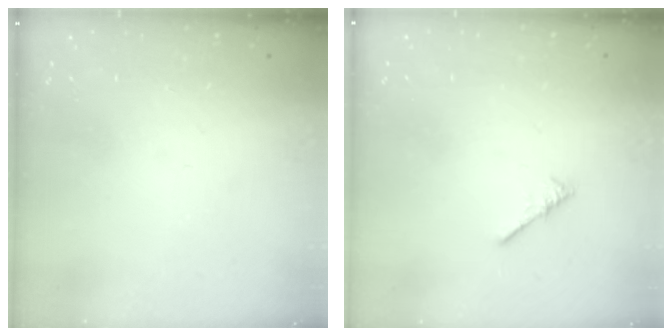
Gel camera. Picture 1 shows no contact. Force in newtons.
{"total": 0.0}